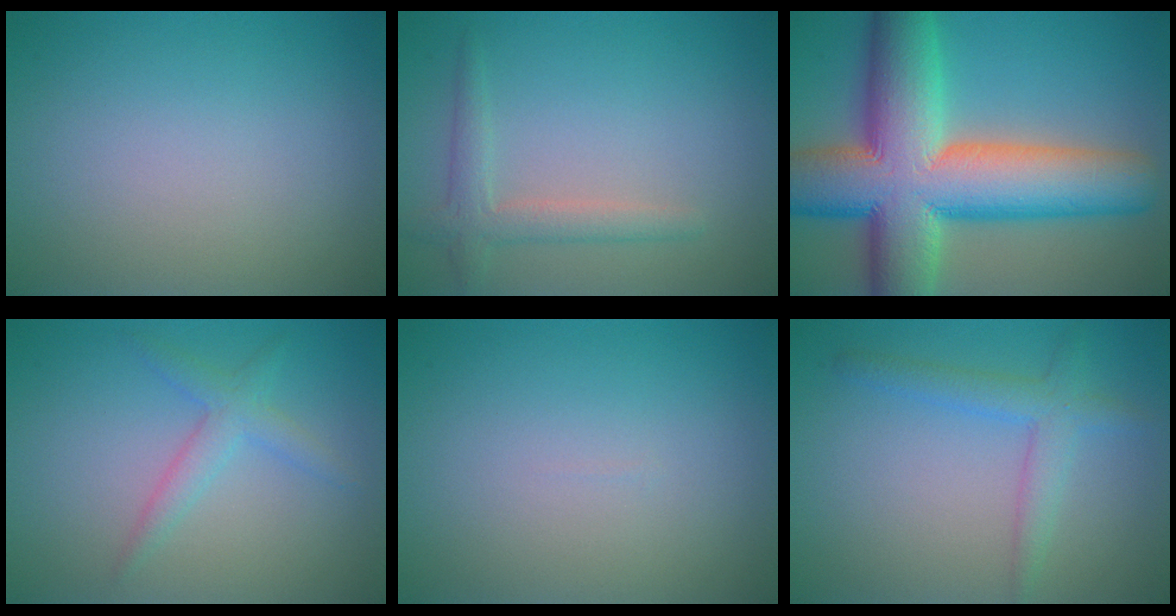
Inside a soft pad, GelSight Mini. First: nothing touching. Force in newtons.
{"total": 2.5, "press": 2.5, "slide": 0.3}
{"total": 15.8, "press": 15.8, "slide": 0.9}
{"total": 2.2, "press": 2.2, "slide": 0.1}
{"total": 0.0}
{"total": 2.8, "press": 2.8, "slide": 0.2}